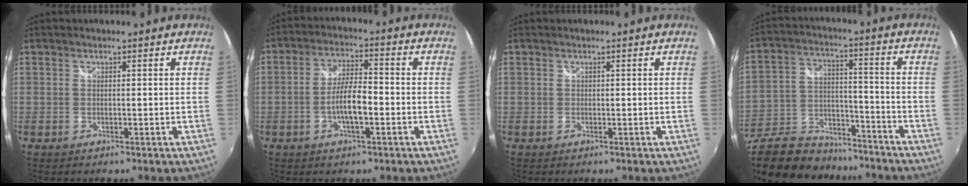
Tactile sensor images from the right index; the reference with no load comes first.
{"total": 6.6, "force": [-2.2, 1.7, 6.0], "torque": [-0.116, 0.004, -0.038]}
{"total": 0.0}
{"total": 25.9, "force": [-20.0, 11.5, 11.7], "torque": [-0.264, 0.004, -0.310]}